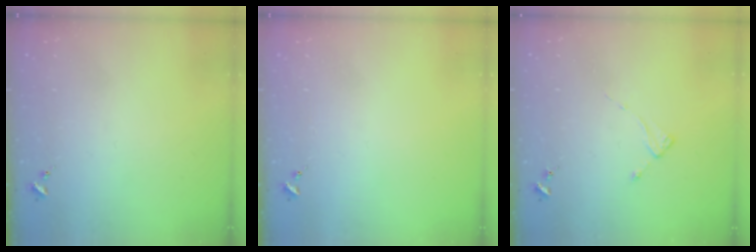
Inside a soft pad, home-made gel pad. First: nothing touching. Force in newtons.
{"total": 0.0}
{"total": 2.0, "press": 2.0, "slide": 0.3}